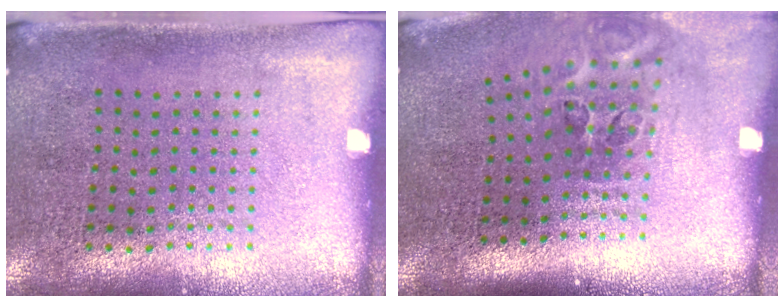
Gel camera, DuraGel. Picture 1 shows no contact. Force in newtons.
{"total": 2.2, "press": 1.3, "slide": 1.7}